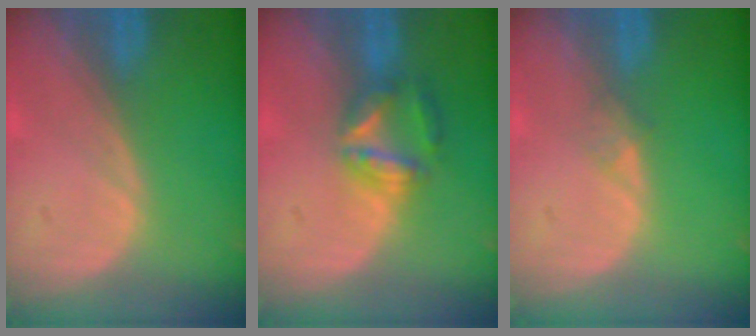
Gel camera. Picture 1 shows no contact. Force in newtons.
{"total": 5.7, "press": 5.4, "slide": 1.9}
{"total": 1.1, "press": 1.0, "slide": 0.1}